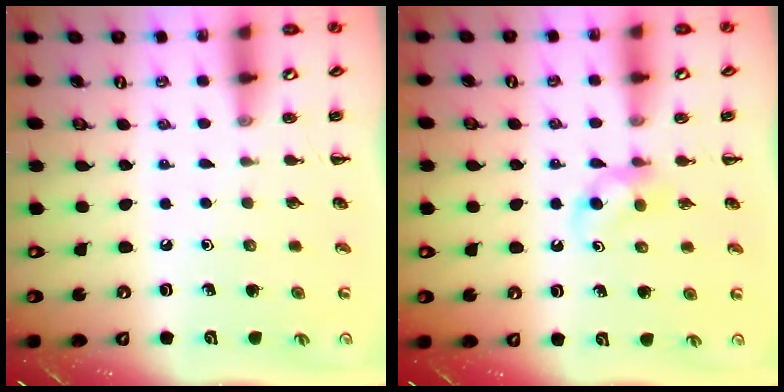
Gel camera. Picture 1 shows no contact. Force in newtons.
{"total": 3.7, "press": 3.5, "slide": 1.2}